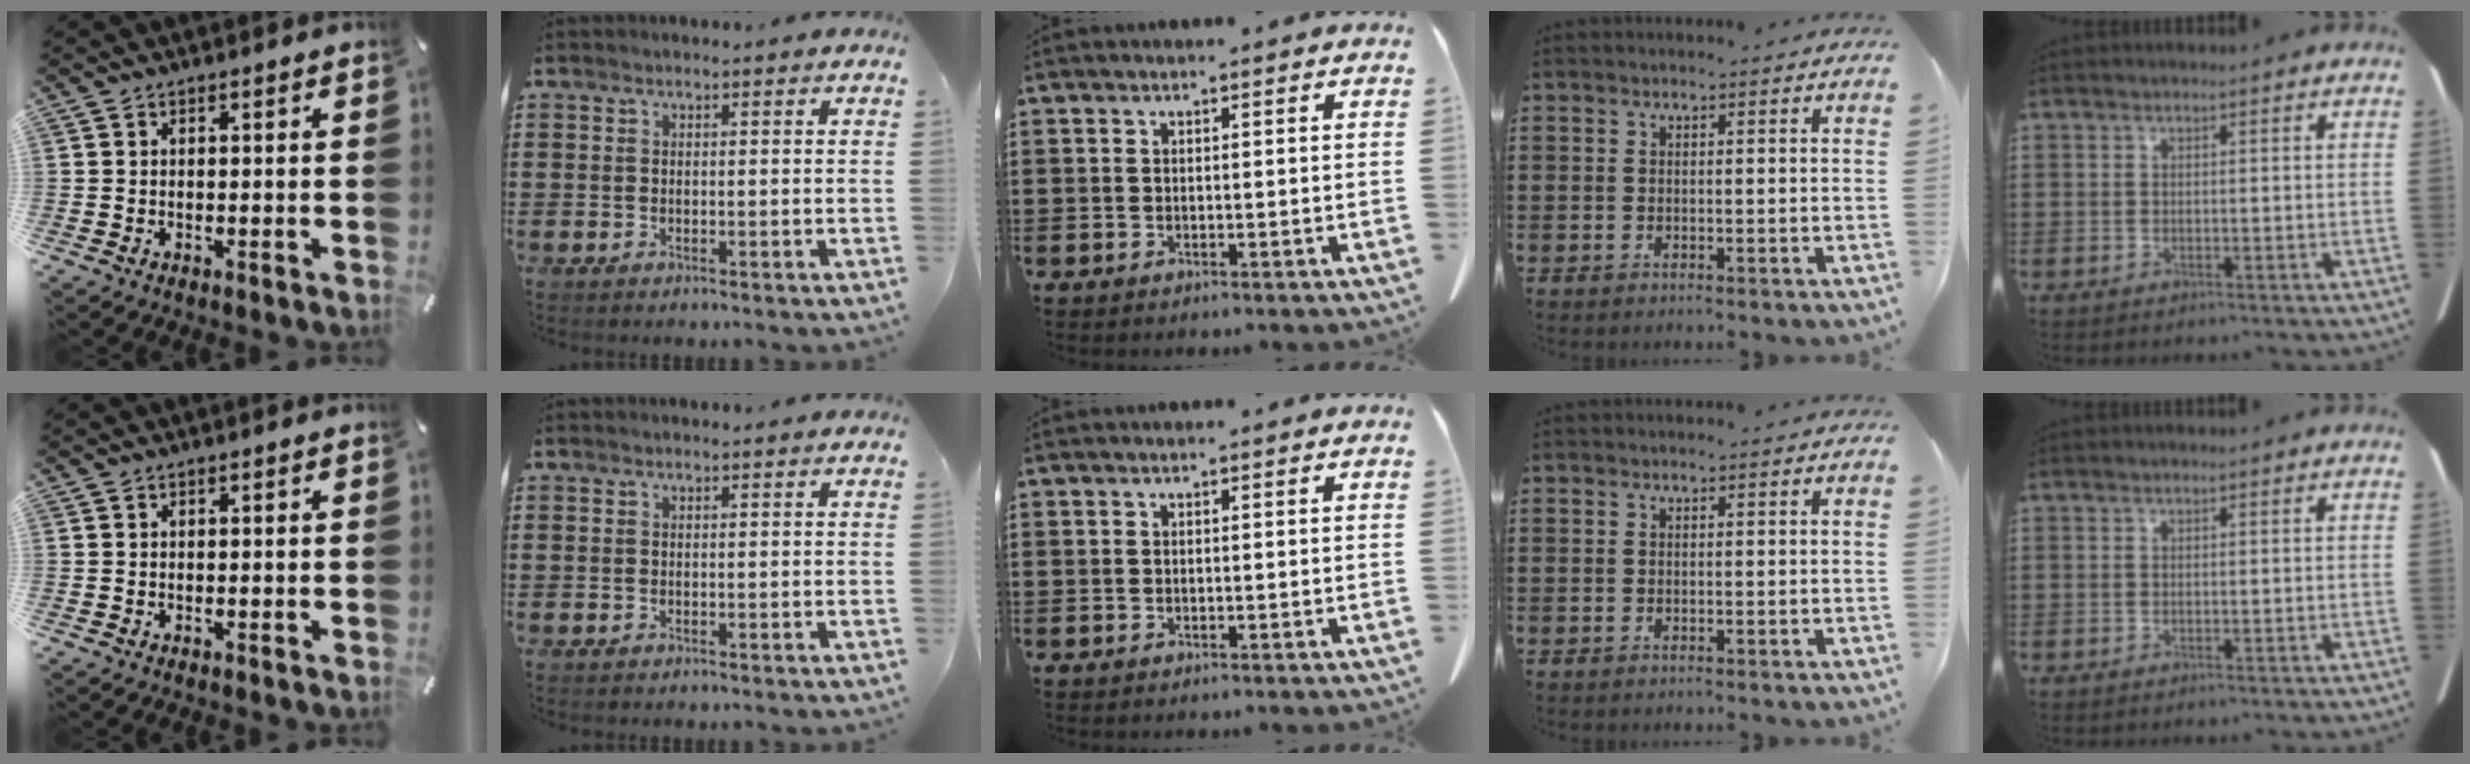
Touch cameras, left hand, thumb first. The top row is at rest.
{}